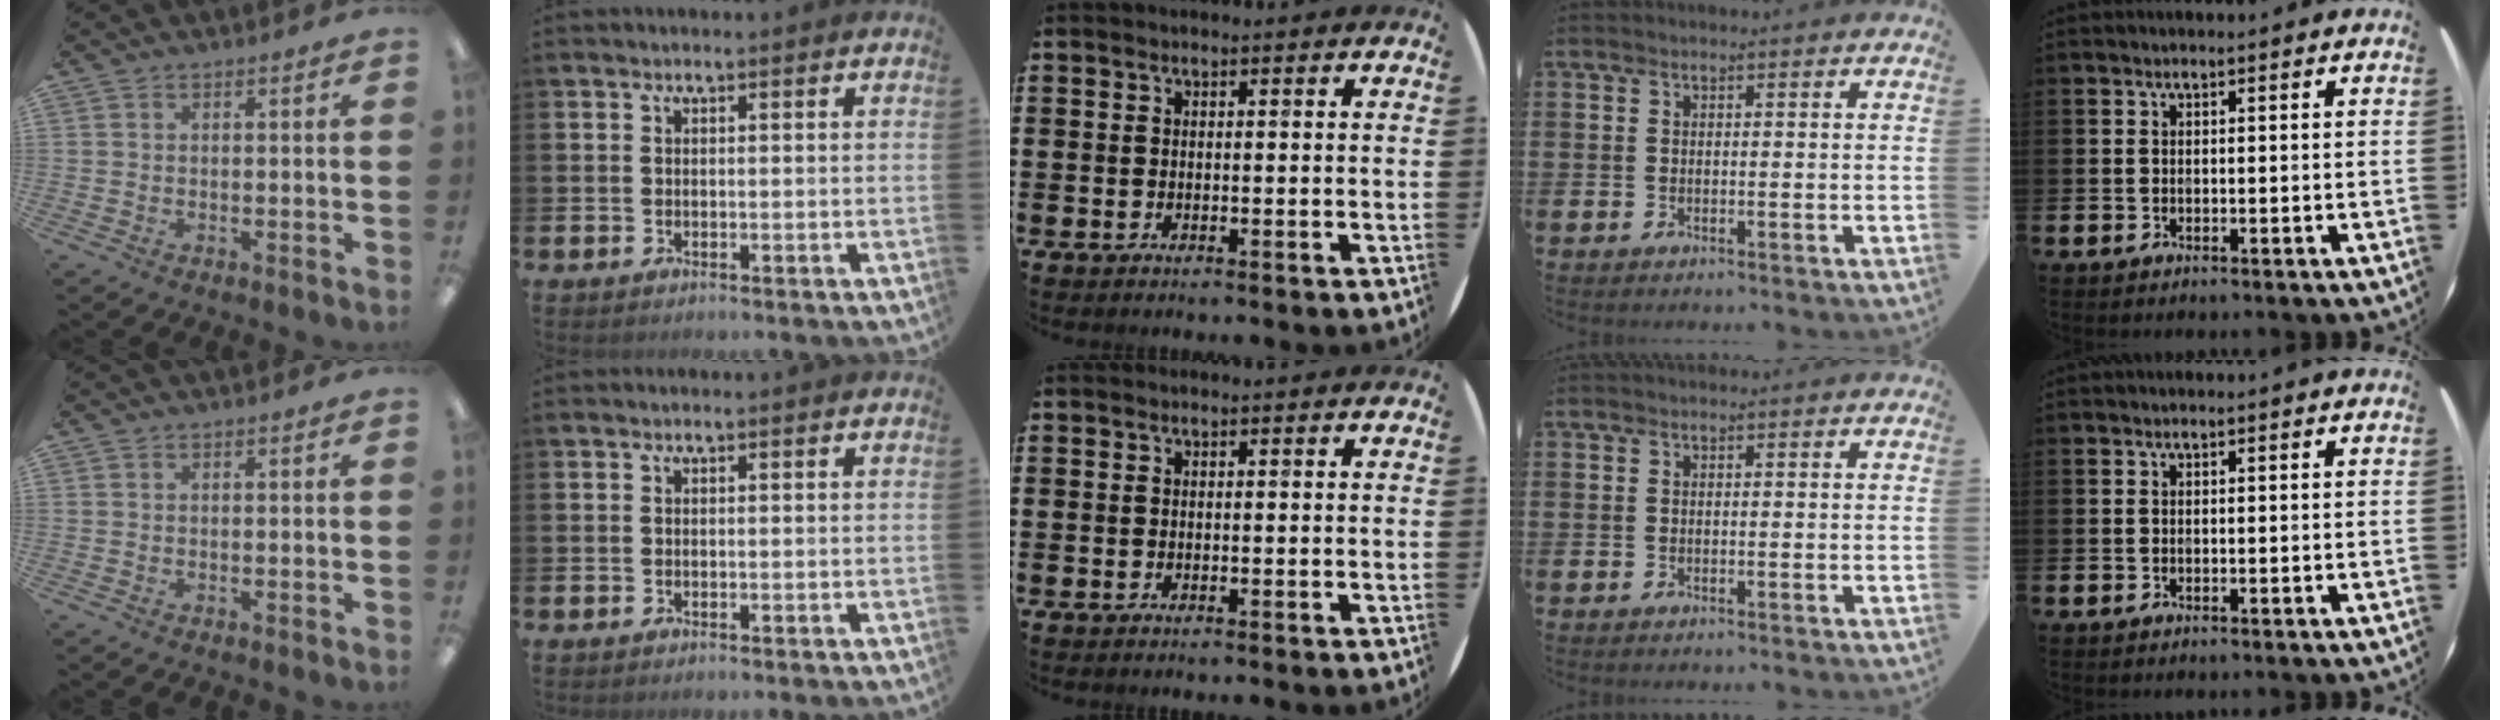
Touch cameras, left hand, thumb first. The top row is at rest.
{}